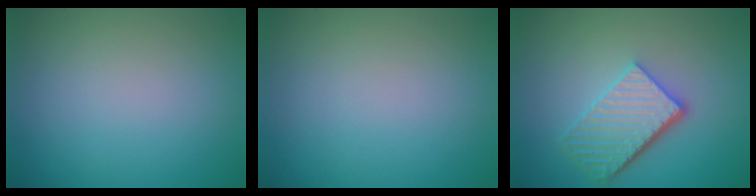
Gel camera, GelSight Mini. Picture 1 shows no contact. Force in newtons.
{"total": 0.0}
{"total": 5.2, "press": 3.9, "slide": 3.5}